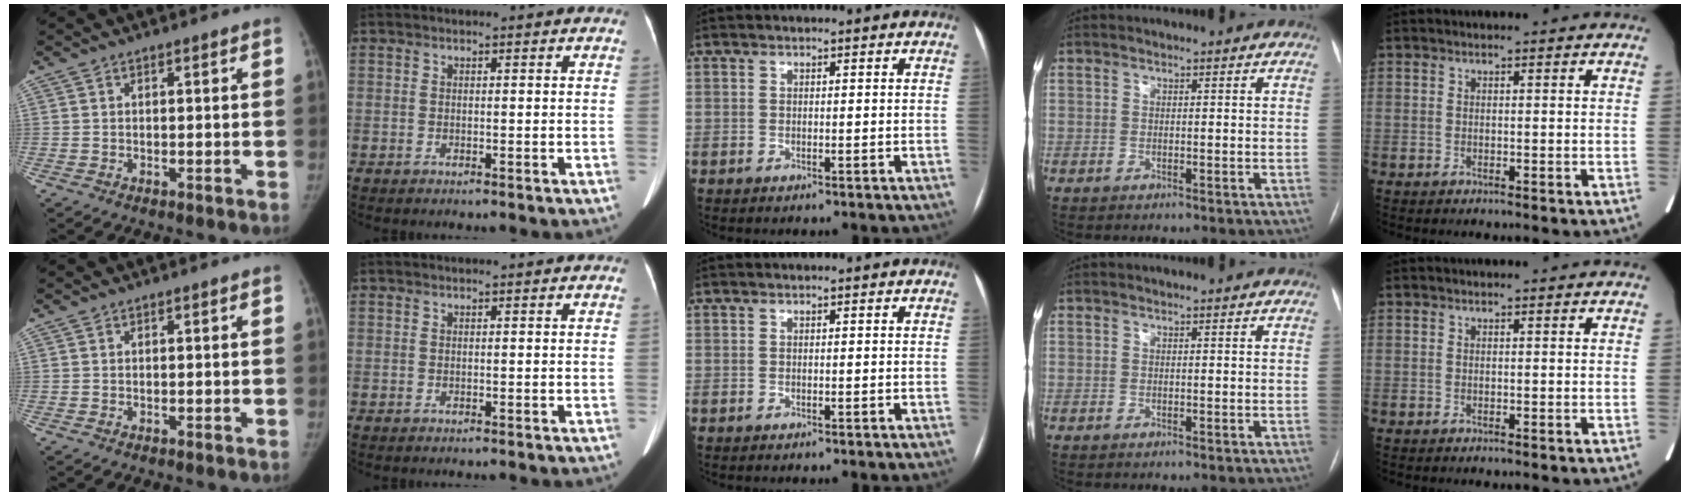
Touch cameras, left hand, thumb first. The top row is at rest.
{}